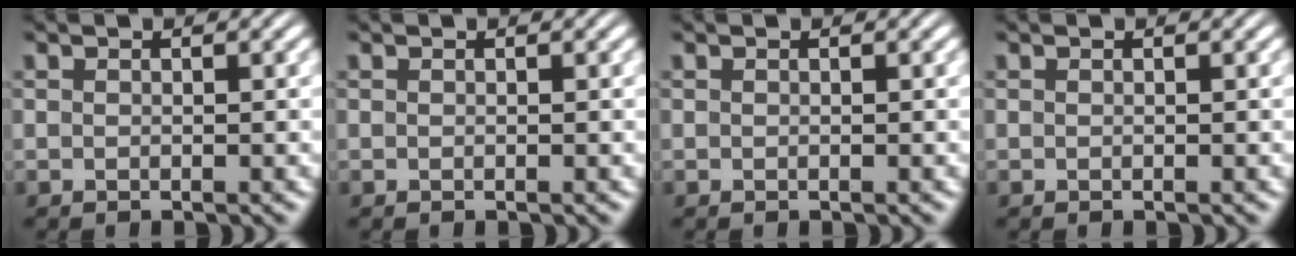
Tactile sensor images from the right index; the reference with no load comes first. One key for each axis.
{"total": 0.0}
{"total": 0.0}
{"total": 0.0}